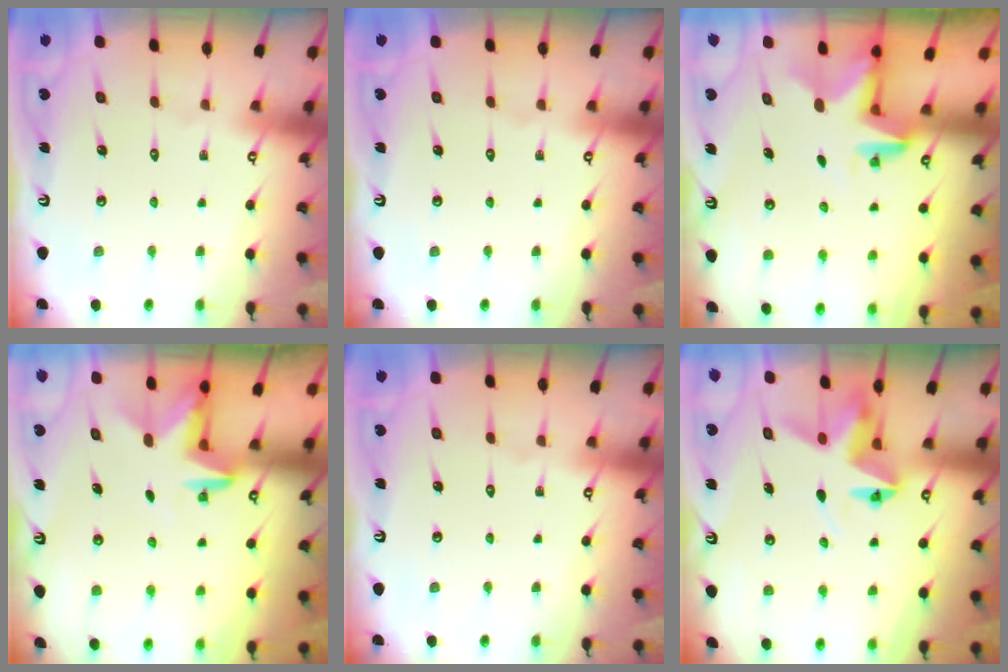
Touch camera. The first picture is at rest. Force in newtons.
{"total": 0.0}
{"total": 3.0, "press": 3.0, "slide": 0.1}
{"total": 3.1, "press": 3.0, "slide": 0.7}
{"total": 0.0}
{"total": 4.9, "press": 4.9, "slide": 0.3}